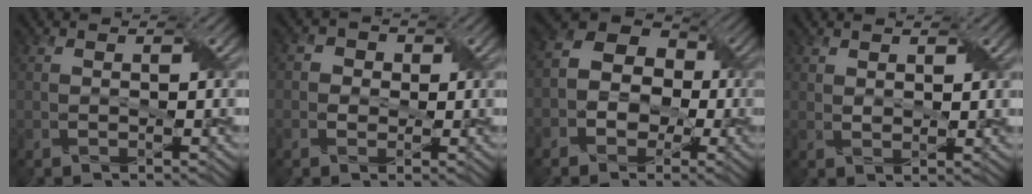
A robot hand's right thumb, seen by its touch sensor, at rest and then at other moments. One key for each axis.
{"total": 2.4, "fx": 0.0, "fy": 2.3, "fz": 0.5, "tx": -0.010, "ty": 0.006, "tz": -0.012}
{"total": 8.8, "fx": -1.5, "fy": 7.1, "fz": 5.0, "tx": -0.075, "ty": 0.003, "tz": -0.047}
{"total": 1.8, "fx": 1.4, "fy": 0.8, "fz": 0.9, "tx": -0.019, "ty": -0.001, "tz": 0.032}